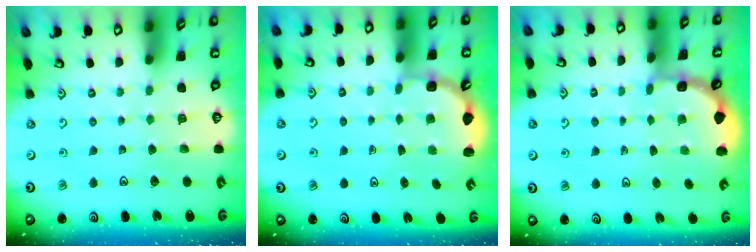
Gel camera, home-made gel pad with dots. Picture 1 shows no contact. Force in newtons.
{"total": 3.8, "press": 3.3, "slide": 2.1}
{"total": 2.0, "press": 2.0, "slide": 0.1}